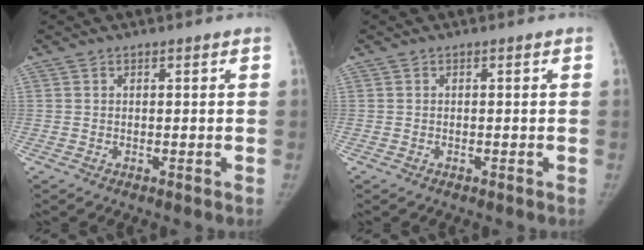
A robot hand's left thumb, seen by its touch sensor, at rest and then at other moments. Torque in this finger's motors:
{"motor_torque": [0.05, 0.00, 0.10, -0.06, 0.01]}